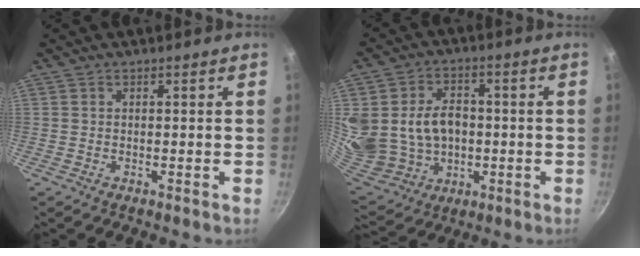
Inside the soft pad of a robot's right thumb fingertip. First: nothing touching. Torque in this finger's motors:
{"motor_torque": [-0.24, 1.14, 0.83, 0.81, 0.13]}